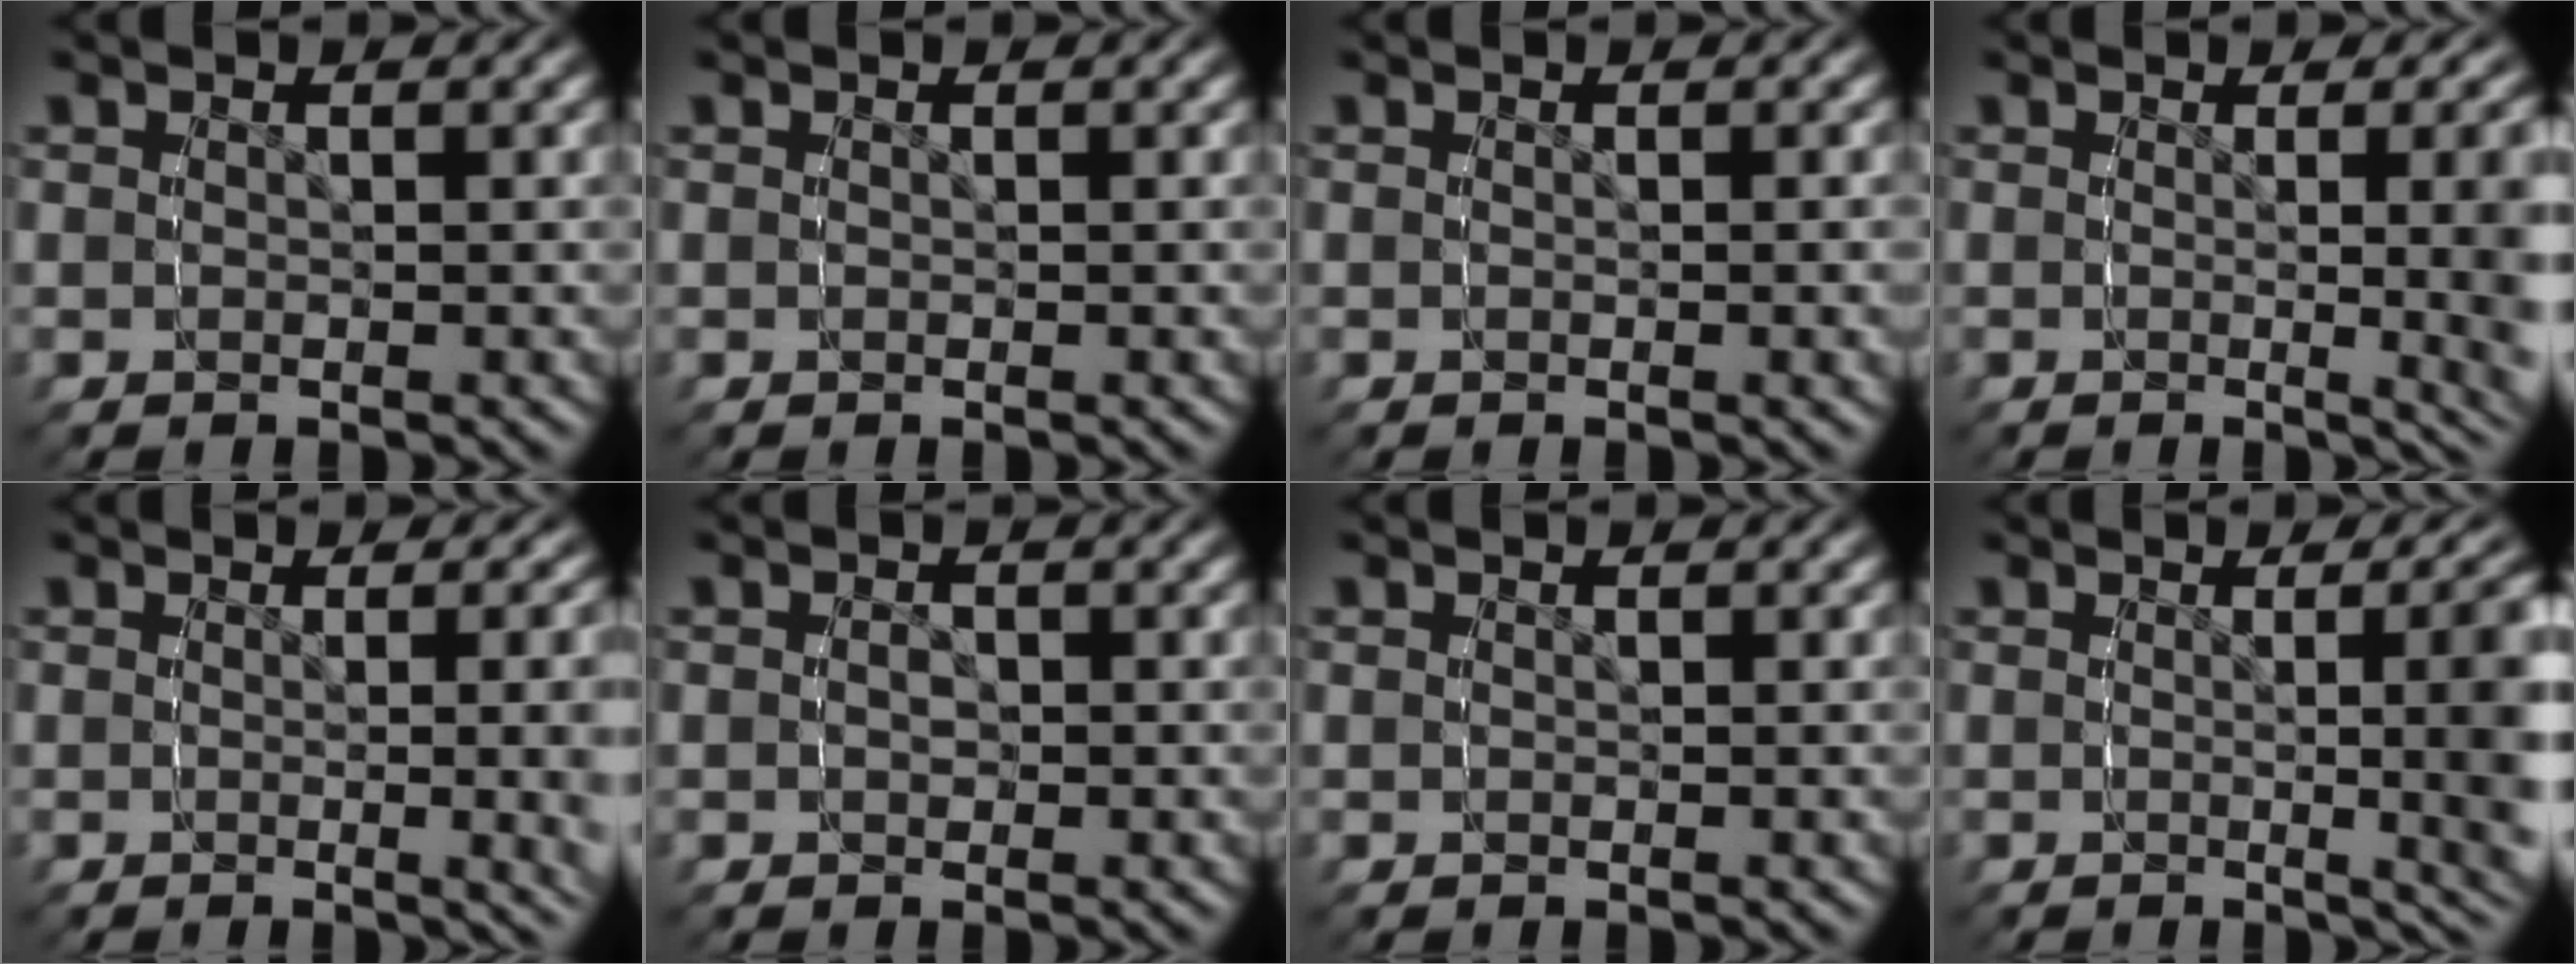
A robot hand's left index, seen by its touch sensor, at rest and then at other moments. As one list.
[{"total": 0.0}, {"total": 1.3, "force": [0.0, -1.2, -0.6], "torque": [0.005, 0.007, -0.004]}, {"total": 2.3, "force": [0.3, -2.1, 0.9], "torque": [0.002, 0.019, 0.002]}, {"total": 2.7, "force": [0.6, -2.6, -0.5], "torque": [0.018, 0.024, 0.002]}, {"total": 0.8, "force": [-0.3, 0.6, -0.2], "torque": [-0.001, -0.008, -0.002]}, {"total": 0.0}, {"total": 2.7, "force": [0.0, -1.6, 2.2], "torque": [-0.009, 0.019, 0.000]}]